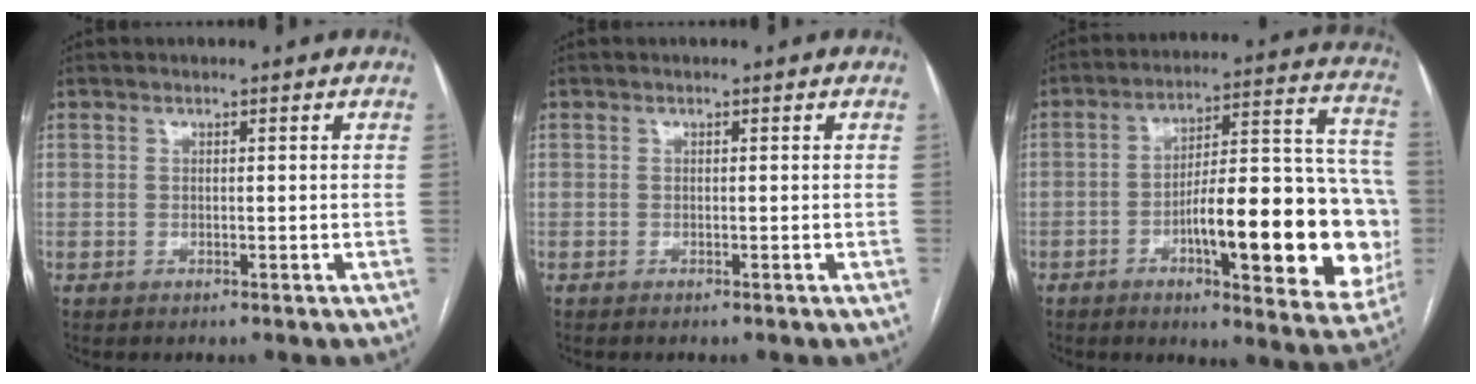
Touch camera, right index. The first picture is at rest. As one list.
[{"total": 0.6, "force": [-0.5, -0.1, 0.3], "torque": [-0.001, 0.000, -0.010]}, {"total": 24.0, "force": [-5.8, 5.7, 22.6], "torque": [-0.242, 0.029, -0.067]}]